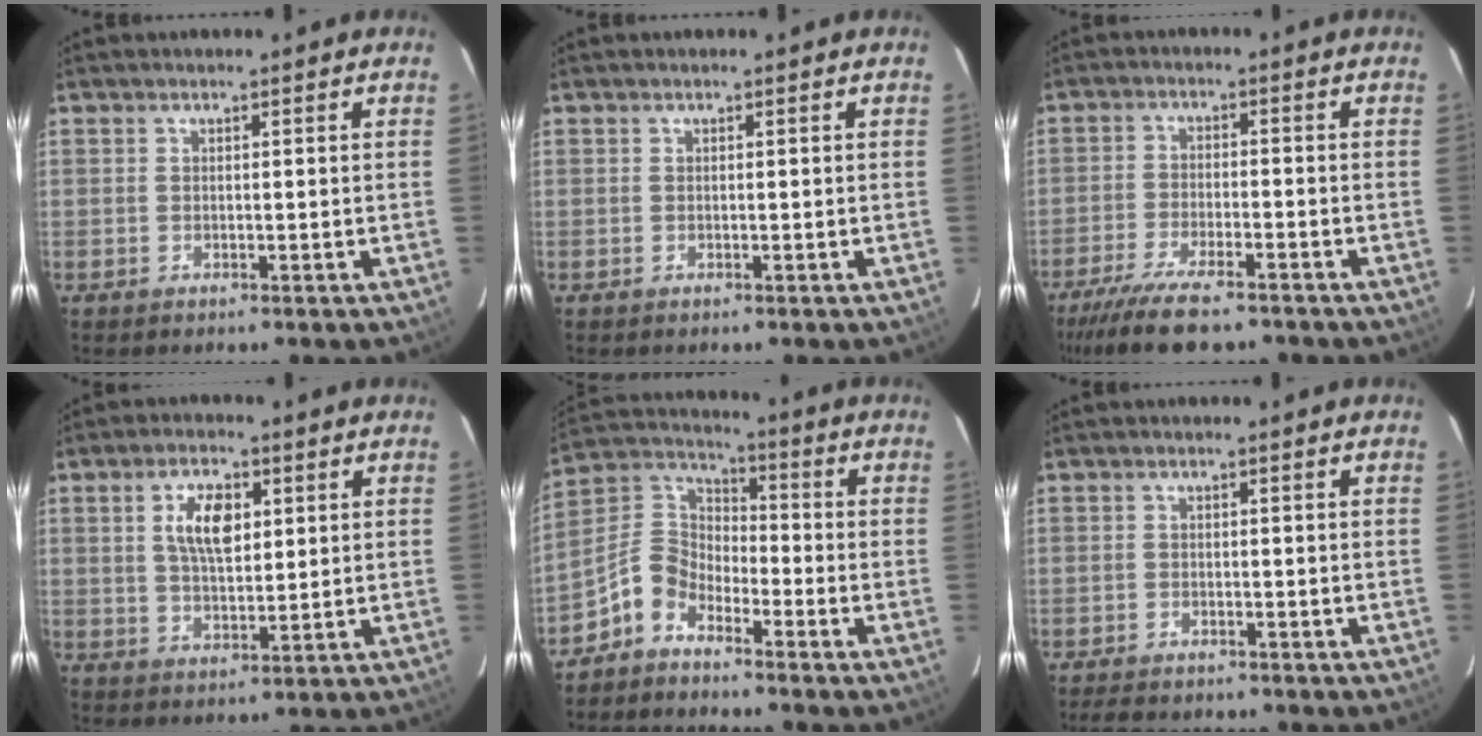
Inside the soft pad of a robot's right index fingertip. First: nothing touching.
{"total": 0.0}
{"total": 12.5, "force": [-10.0, 3.0, 7.0], "torque": [-0.162, -0.033, -0.173]}
{"total": 7.6, "force": [2.2, 3.6, 6.3], "torque": [-0.115, 0.009, 0.043]}
{"total": 7.6, "force": [-5.3, 4.5, 3.2], "torque": [-0.070, 0.032, -0.120]}
{"total": 4.8, "force": [-4.3, 1.5, 1.6], "torque": [-0.044, -0.006, -0.066]}